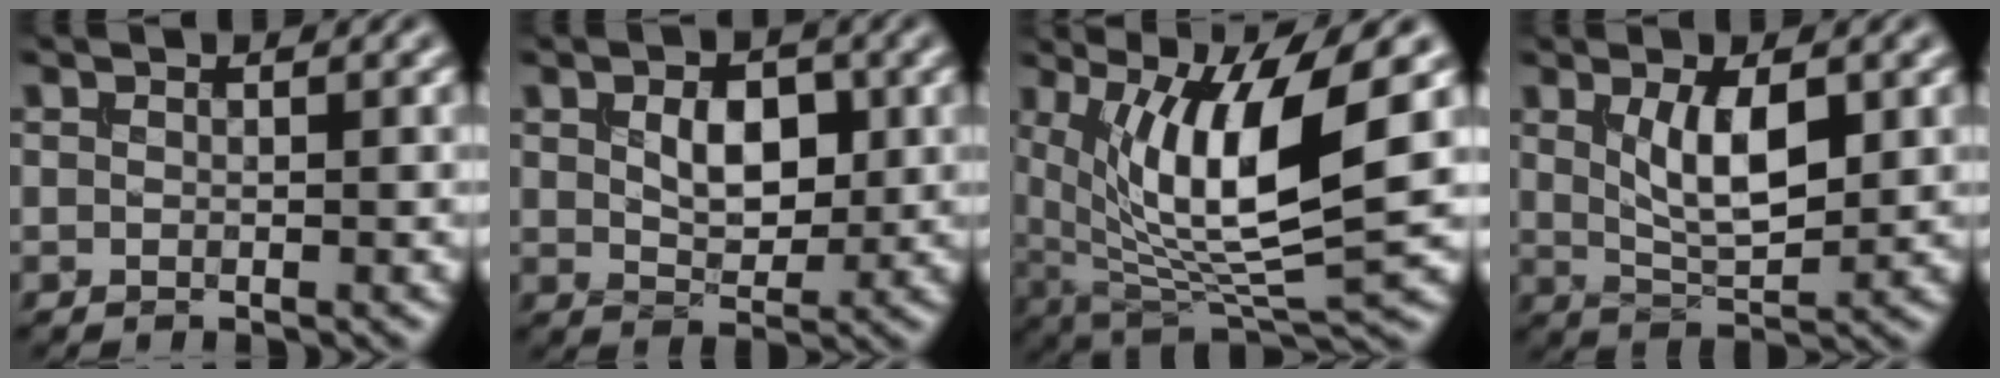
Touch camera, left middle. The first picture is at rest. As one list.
[{"total": 3.9, "force": [0.8, 2.4, 3.0], "torque": [-0.052, -0.001, 0.014]}, {"total": 10.9, "force": [2.9, 2.9, 10.1], "torque": [-0.172, -0.006, 0.057]}, {"total": 4.8, "force": [1.3, 1.8, 4.3], "torque": [-0.086, -0.005, 0.027]}]